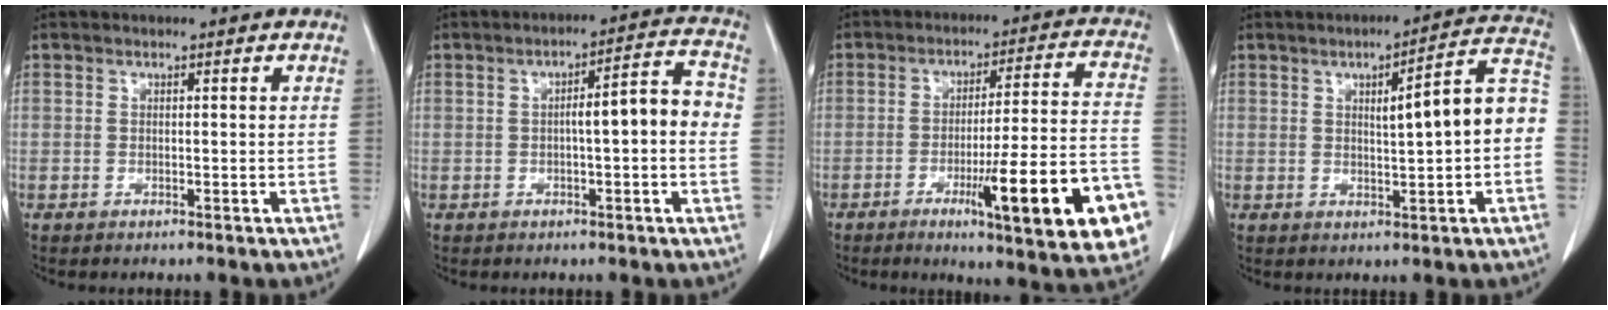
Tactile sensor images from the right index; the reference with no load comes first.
{"total": 7.8, "force": [-0.2, 1.1, 7.7], "torque": [-0.104, 0.029, -0.007]}
{"total": 19.6, "force": [-7.8, 1.7, 17.9], "torque": [-0.188, 0.001, -0.102]}
{"total": 10.1, "force": [0.2, 1.3, 10.1], "torque": [-0.125, 0.030, 0.002]}